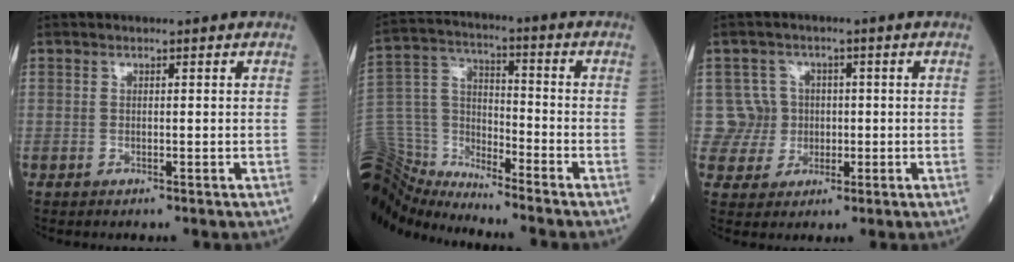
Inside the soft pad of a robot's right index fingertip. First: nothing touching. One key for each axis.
{"total": 13.5, "fx": -13.3, "fy": 0.3, "fz": 2.4, "tx": -0.062, "ty": 0.031, "tz": -0.261}
{"total": 5.5, "fx": 0.6, "fy": 5.4, "fz": -0.6, "tx": 0.032, "ty": 0.016, "tz": 0.012}